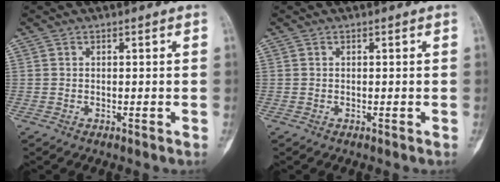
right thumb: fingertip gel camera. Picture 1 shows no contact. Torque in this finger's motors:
{"motor_torque": [0.12, 0.10, -0.26, 0.22, 0.00]}